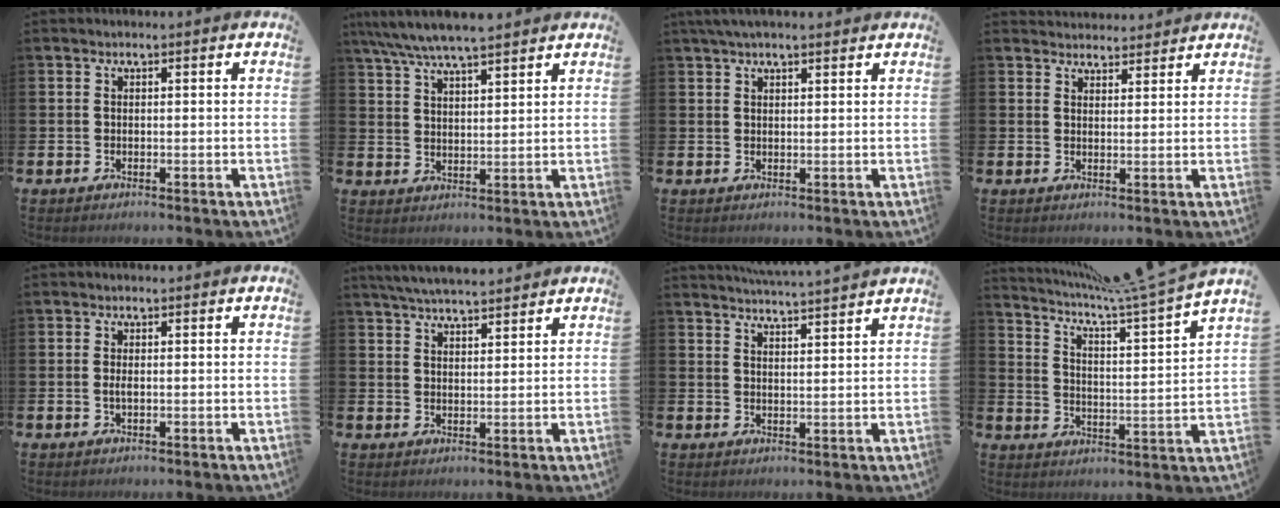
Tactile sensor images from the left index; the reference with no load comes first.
{"total": 6.8, "force": [6.4, 0.7, 2.3], "torque": [-0.067, -0.018, 0.117]}
{"total": 2.9, "force": [2.4, 0.7, 1.4], "torque": [-0.028, 0.003, 0.044]}
{"total": 3.1, "force": [2.9, 0.9, -0.3], "torque": [0.011, -0.016, 0.052]}
{"total": 1.3, "force": [0.0, 0.5, 1.2], "torque": [-0.018, 0.000, -0.003]}
{"total": 5.0, "force": [4.8, 0.5, 1.0], "torque": [-0.029, -0.017, 0.088]}
{"total": 4.5, "force": [4.4, -0.8, 0.2], "torque": [-0.014, -0.032, 0.078]}
{"total": 6.3, "force": [5.9, -0.6, 2.1], "torque": [-0.056, -0.043, 0.102]}